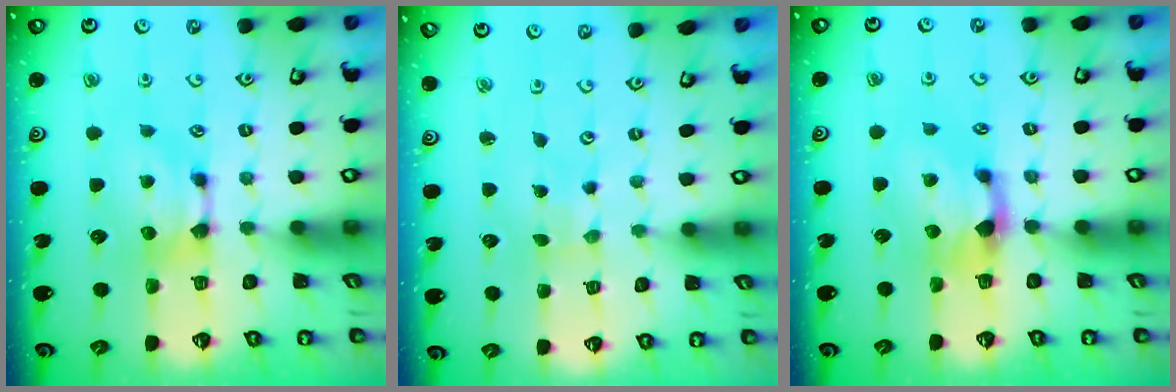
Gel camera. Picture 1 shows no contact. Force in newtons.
{"total": 5.7, "press": 5.6, "slide": 0.5}
{"total": 1.4, "press": 0.6, "slide": 1.2}